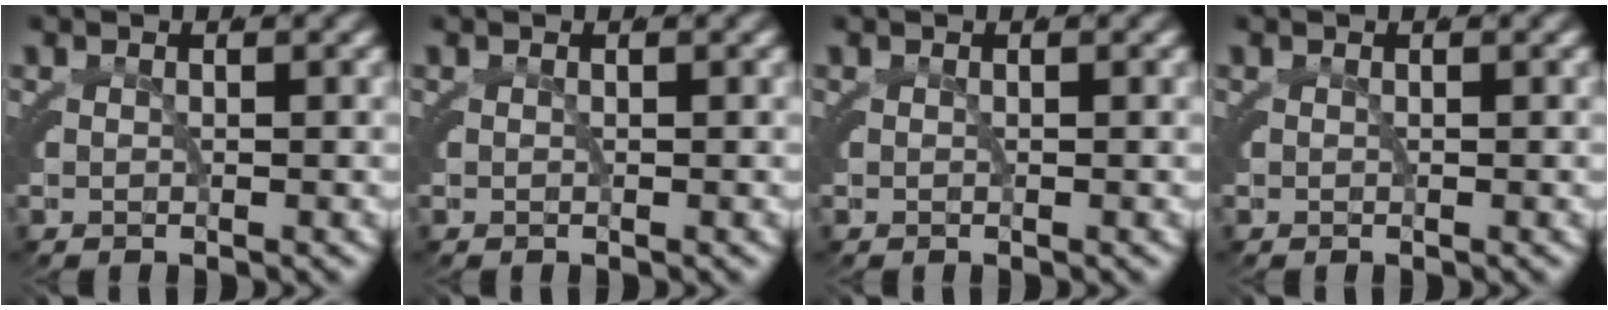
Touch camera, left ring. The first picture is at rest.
{"total": 0.0}
{"total": 0.0}
{"total": 0.0}